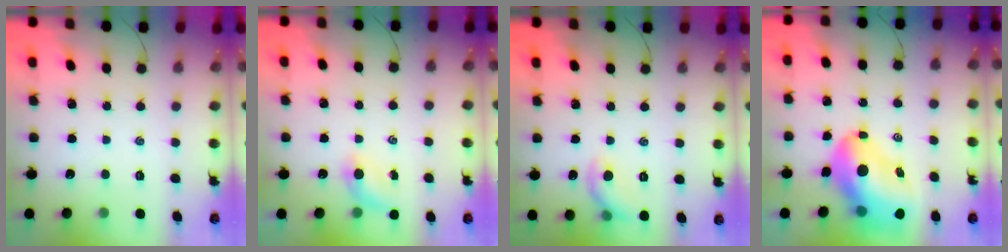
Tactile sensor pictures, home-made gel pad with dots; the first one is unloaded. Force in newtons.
{"total": 4.7, "press": 4.5, "slide": 1.2}
{"total": 7.6, "press": 7.5, "slide": 0.7}
{"total": 15.9, "press": 15.1, "slide": 4.7}